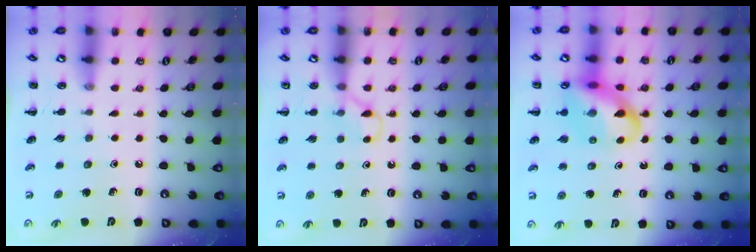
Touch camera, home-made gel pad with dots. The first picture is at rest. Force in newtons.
{"total": 2.9, "press": 2.7, "slide": 0.9}
{"total": 15.5, "press": 15.1, "slide": 3.4}